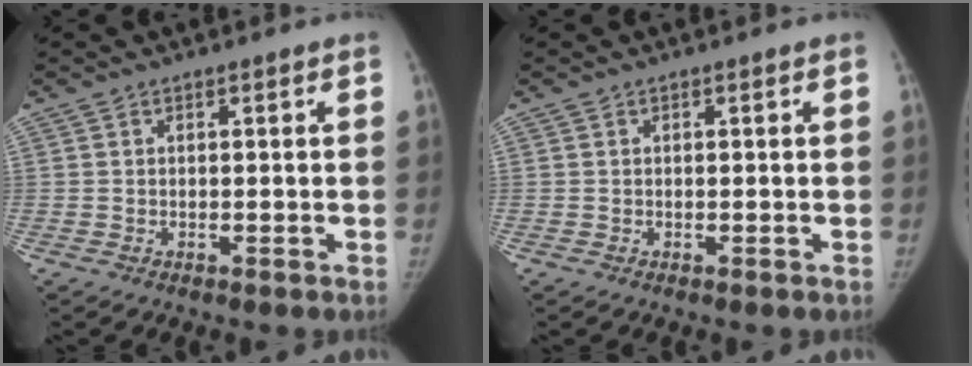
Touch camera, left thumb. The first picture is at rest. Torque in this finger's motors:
{"motor_torque": [-0.01, 0.01, 0.02, -0.01, 0.00]}